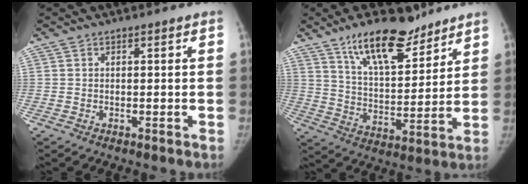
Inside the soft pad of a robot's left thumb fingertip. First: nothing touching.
{"total": 15.6, "force": [11.0, 6.1, 9.2], "torque": [-0.120, -0.064, 0.193]}